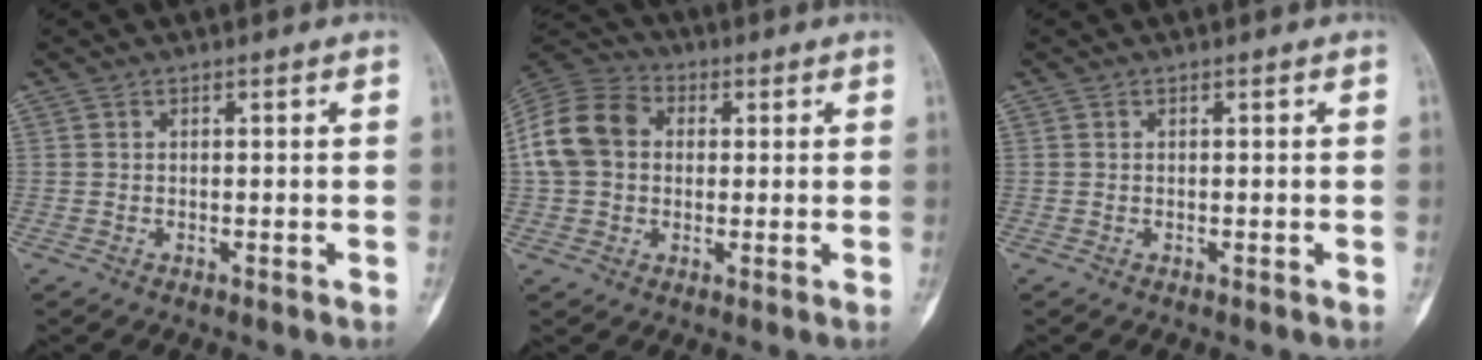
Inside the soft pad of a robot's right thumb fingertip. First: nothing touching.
{"total": 12.8, "force": [1.5, 10.1, 7.7], "torque": [-0.146, 0.032, 0.019]}
{"total": 0.0}